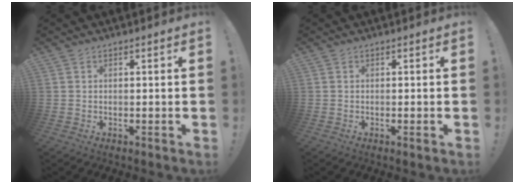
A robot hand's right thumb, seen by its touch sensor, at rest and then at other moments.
{"total": 1.3, "force": [-0.3, -0.3, 1.2], "torque": [-0.027, 0.001, -0.005]}